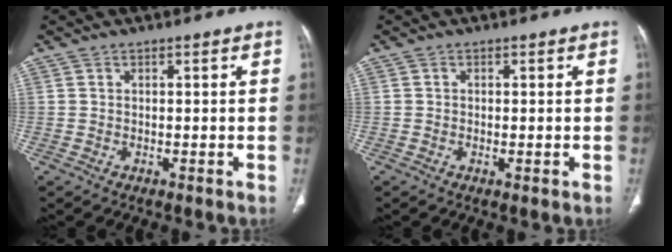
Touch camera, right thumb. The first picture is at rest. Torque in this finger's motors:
{"motor_torque": [-0.71, 0.43, -0.39, 0.03, -0.14]}